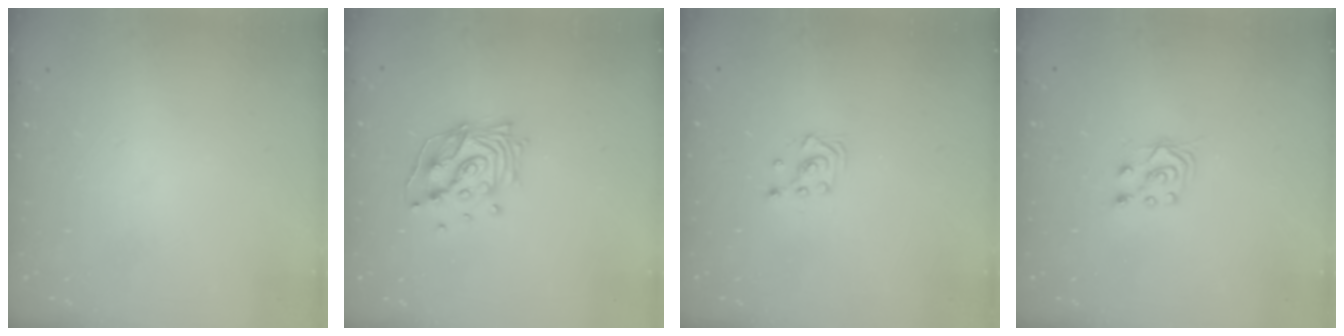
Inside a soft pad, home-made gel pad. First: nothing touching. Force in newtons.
{"total": 13.4, "press": 13.4, "slide": 1.6}
{"total": 3.1, "press": 3.1, "slide": 0.3}
{"total": 5.5, "press": 5.5, "slide": 0.4}